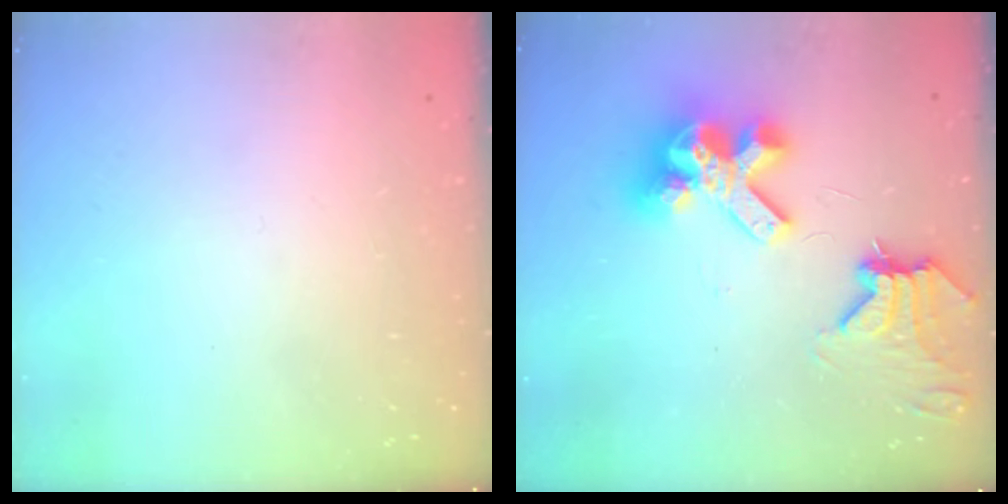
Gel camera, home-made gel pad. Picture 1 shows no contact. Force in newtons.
{"total": 13.9, "press": 13.8, "slide": 1.6}